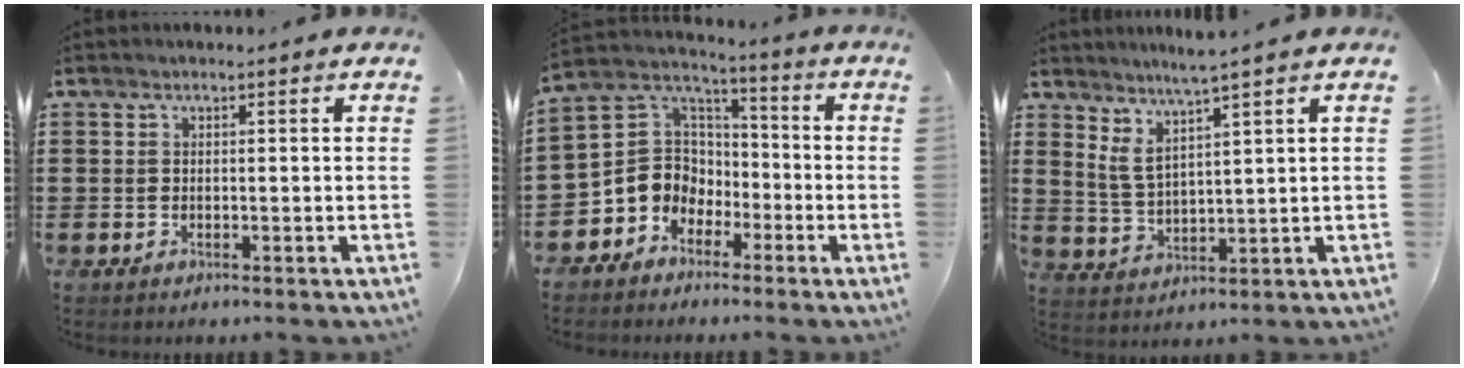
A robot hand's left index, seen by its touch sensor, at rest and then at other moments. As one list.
[{"total": 7.5, "force": [-2.7, 6.7, 1.9], "torque": [-0.072, 0.002, -0.055]}, {"total": 4.4, "force": [3.3, -0.1, 2.9], "torque": [-0.067, -0.017, 0.055]}]